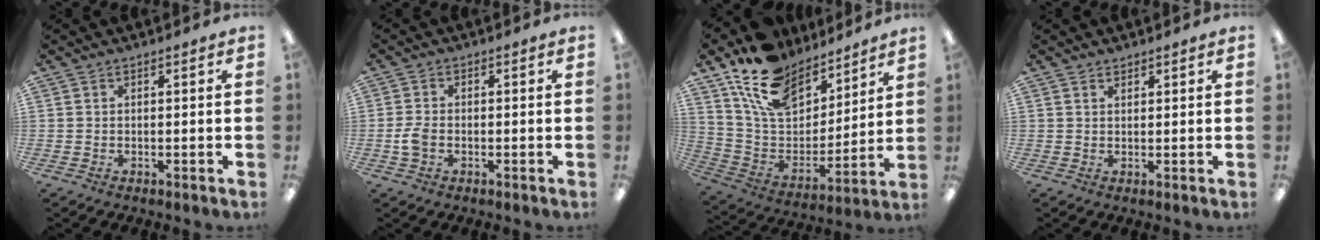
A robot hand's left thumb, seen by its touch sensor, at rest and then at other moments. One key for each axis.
{"total": 3.6, "fx": -0.9, "fy": 2.4, "fz": 2.5, "tx": -0.056, "ty": 0.002, "tz": -0.018}
{"total": 16.8, "fx": 12.6, "fy": 8.9, "fz": 6.6, "tx": -0.144, "ty": -0.075, "tz": 0.235}
{"total": 1.1, "fx": 1.0, "fy": 0.4, "fz": 0.0, "tx": 0.001, "ty": -0.001, "tz": 0.020}